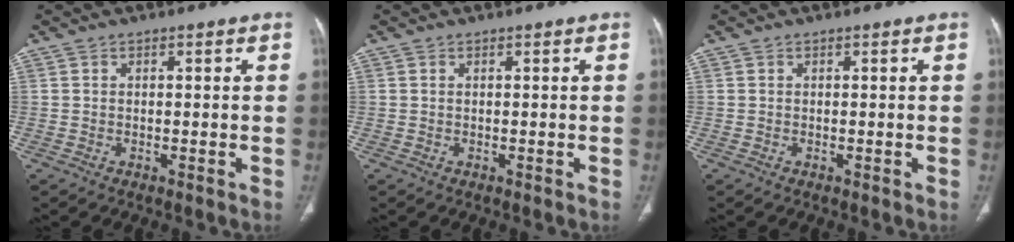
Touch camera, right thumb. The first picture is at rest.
{"total": 0.0}
{"total": 0.0}